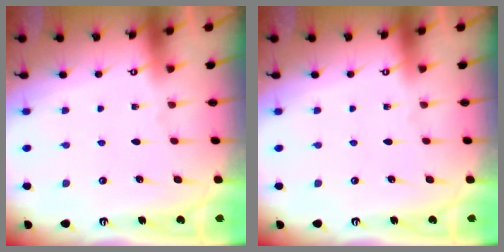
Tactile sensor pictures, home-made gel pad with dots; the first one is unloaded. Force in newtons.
{"total": 0.0}